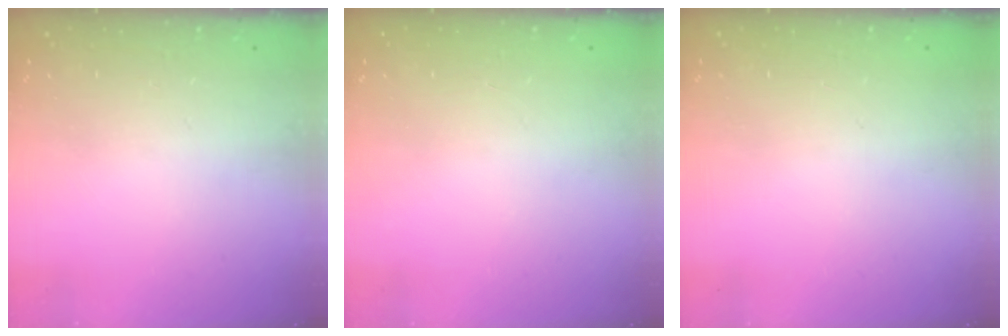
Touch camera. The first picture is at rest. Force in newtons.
{"total": 0.0}
{"total": 0.0}